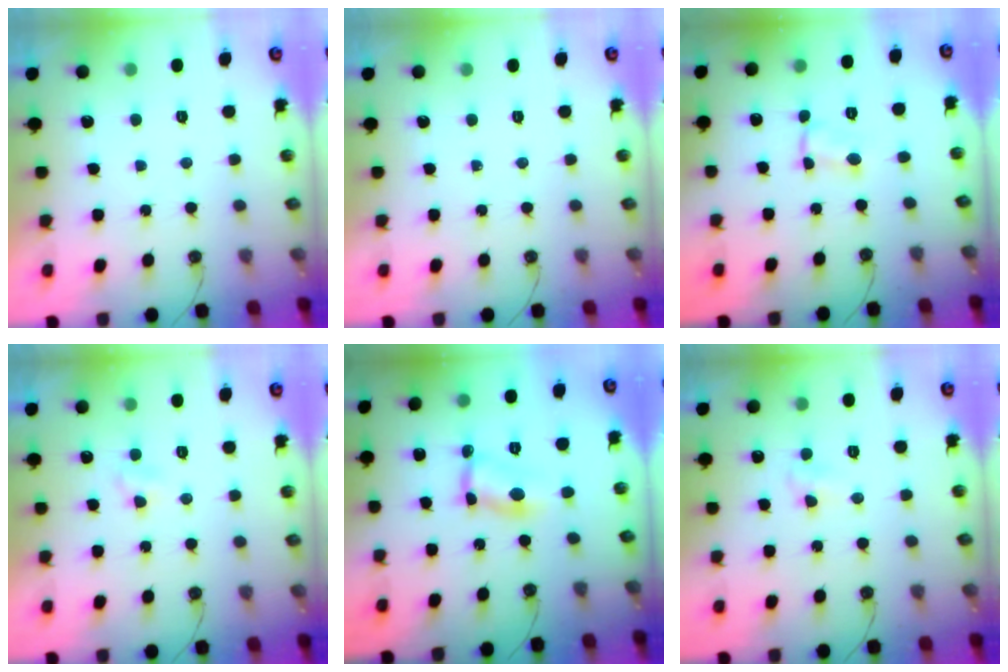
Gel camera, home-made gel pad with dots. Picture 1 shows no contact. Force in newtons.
{"total": 0.0}
{"total": 1.1, "press": 1.1, "slide": 0.2}
{"total": 2.9, "press": 2.9, "slide": 0.3}
{"total": 4.3, "press": 4.3, "slide": 0.2}
{"total": 4.3, "press": 4.2, "slide": 0.9}